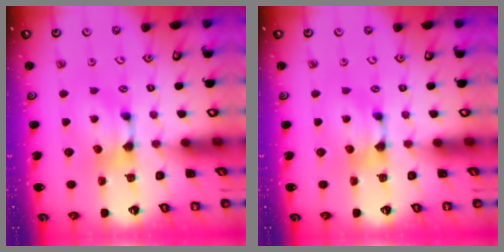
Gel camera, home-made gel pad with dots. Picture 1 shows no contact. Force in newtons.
{"total": 0.0}